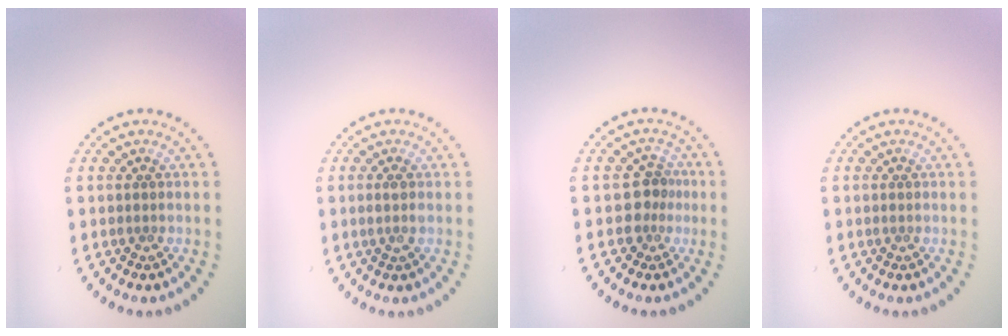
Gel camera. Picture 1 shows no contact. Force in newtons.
{"total": 1.0, "press": 0.9, "slide": 0.5}
{"total": 2.3, "press": 1.8, "slide": 1.4}
{"total": 0.0}